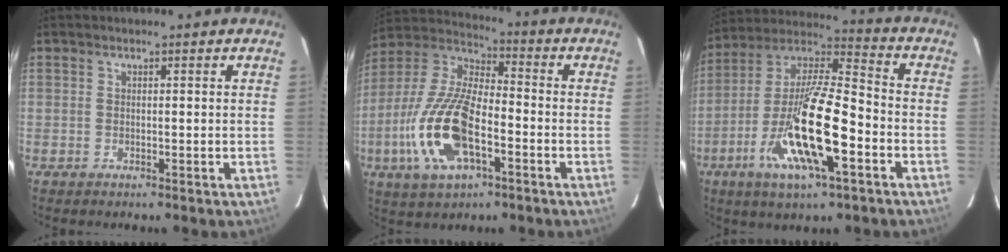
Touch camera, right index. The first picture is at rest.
{"total": 18.1, "force": [-6.0, 7.7, 15.3], "torque": [-0.333, -0.009, -0.116]}
{"total": 20.5, "force": [-7.8, 4.9, 18.3], "torque": [-0.358, -0.026, -0.151]}